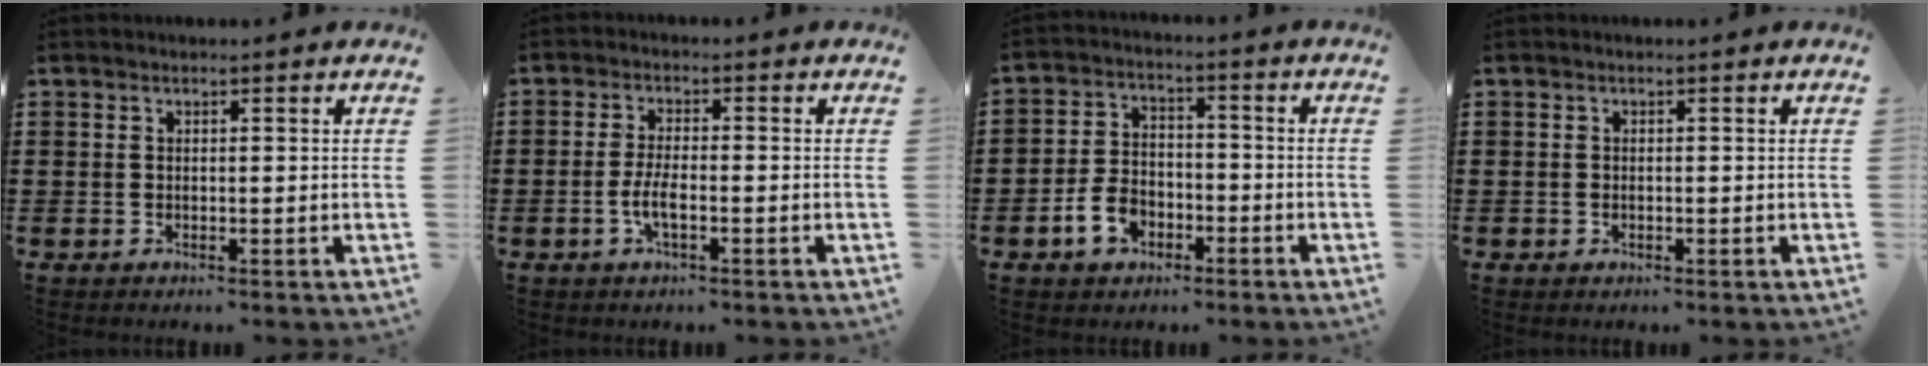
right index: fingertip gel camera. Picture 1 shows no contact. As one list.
[{"total": 3.5, "force": [-1.2, 0.9, 3.1], "torque": [-0.068, -0.002, -0.027]}, {"total": 5.9, "force": [-3.0, 4.1, 3.1], "torque": [-0.082, 0.005, -0.063]}, {"total": 0.6, "force": [-0.3, 0.5, 0.2], "torque": [-0.004, 0.002, -0.007]}]